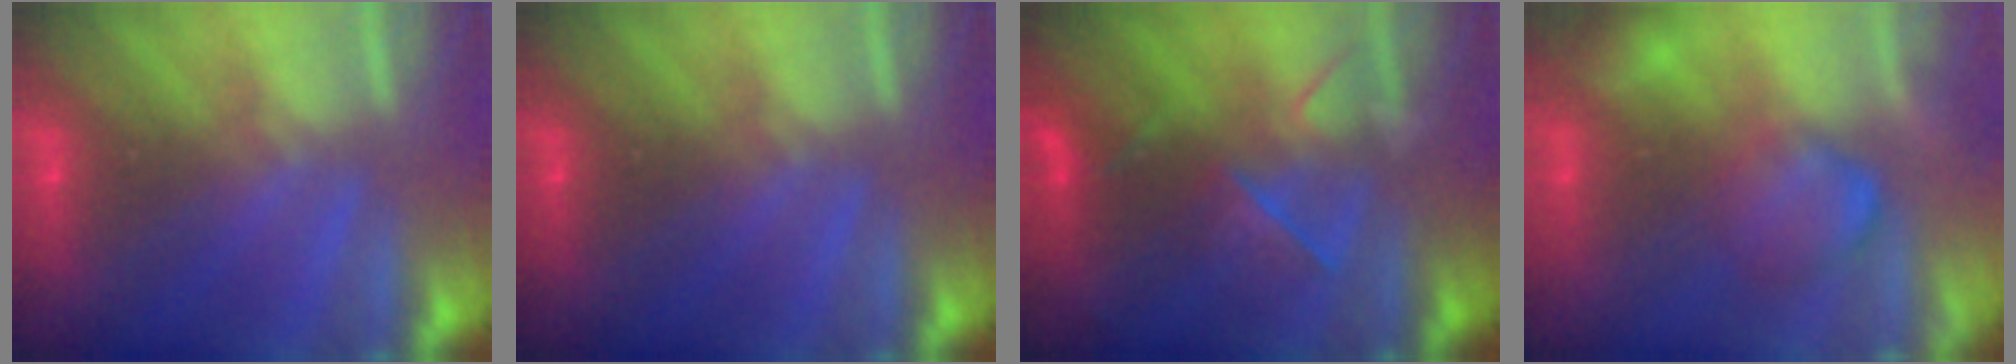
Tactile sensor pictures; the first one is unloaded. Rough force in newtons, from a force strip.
{"total": 0.0}
{"total": 2.6}
{"total": 2.4}